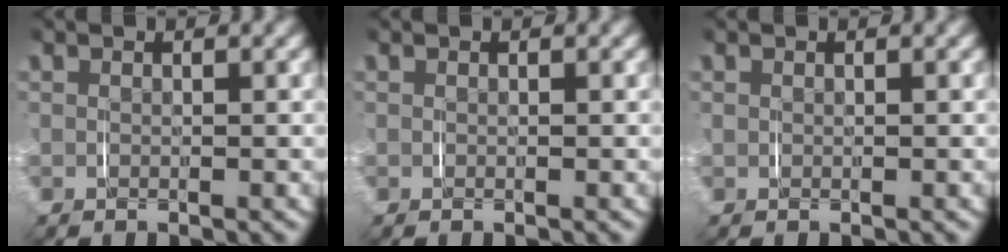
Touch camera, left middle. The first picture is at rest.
{"total": 0.0}
{"total": 0.0}